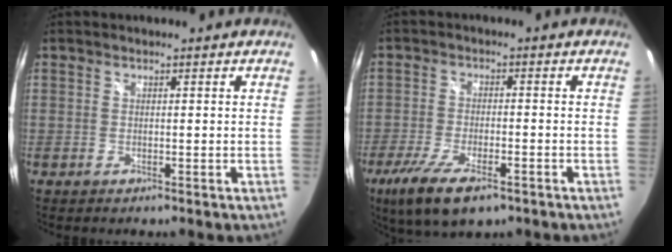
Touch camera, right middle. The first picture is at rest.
{"total": 11.5, "force": [-7.1, 3.7, 8.2], "torque": [-0.185, -0.041, -0.126]}